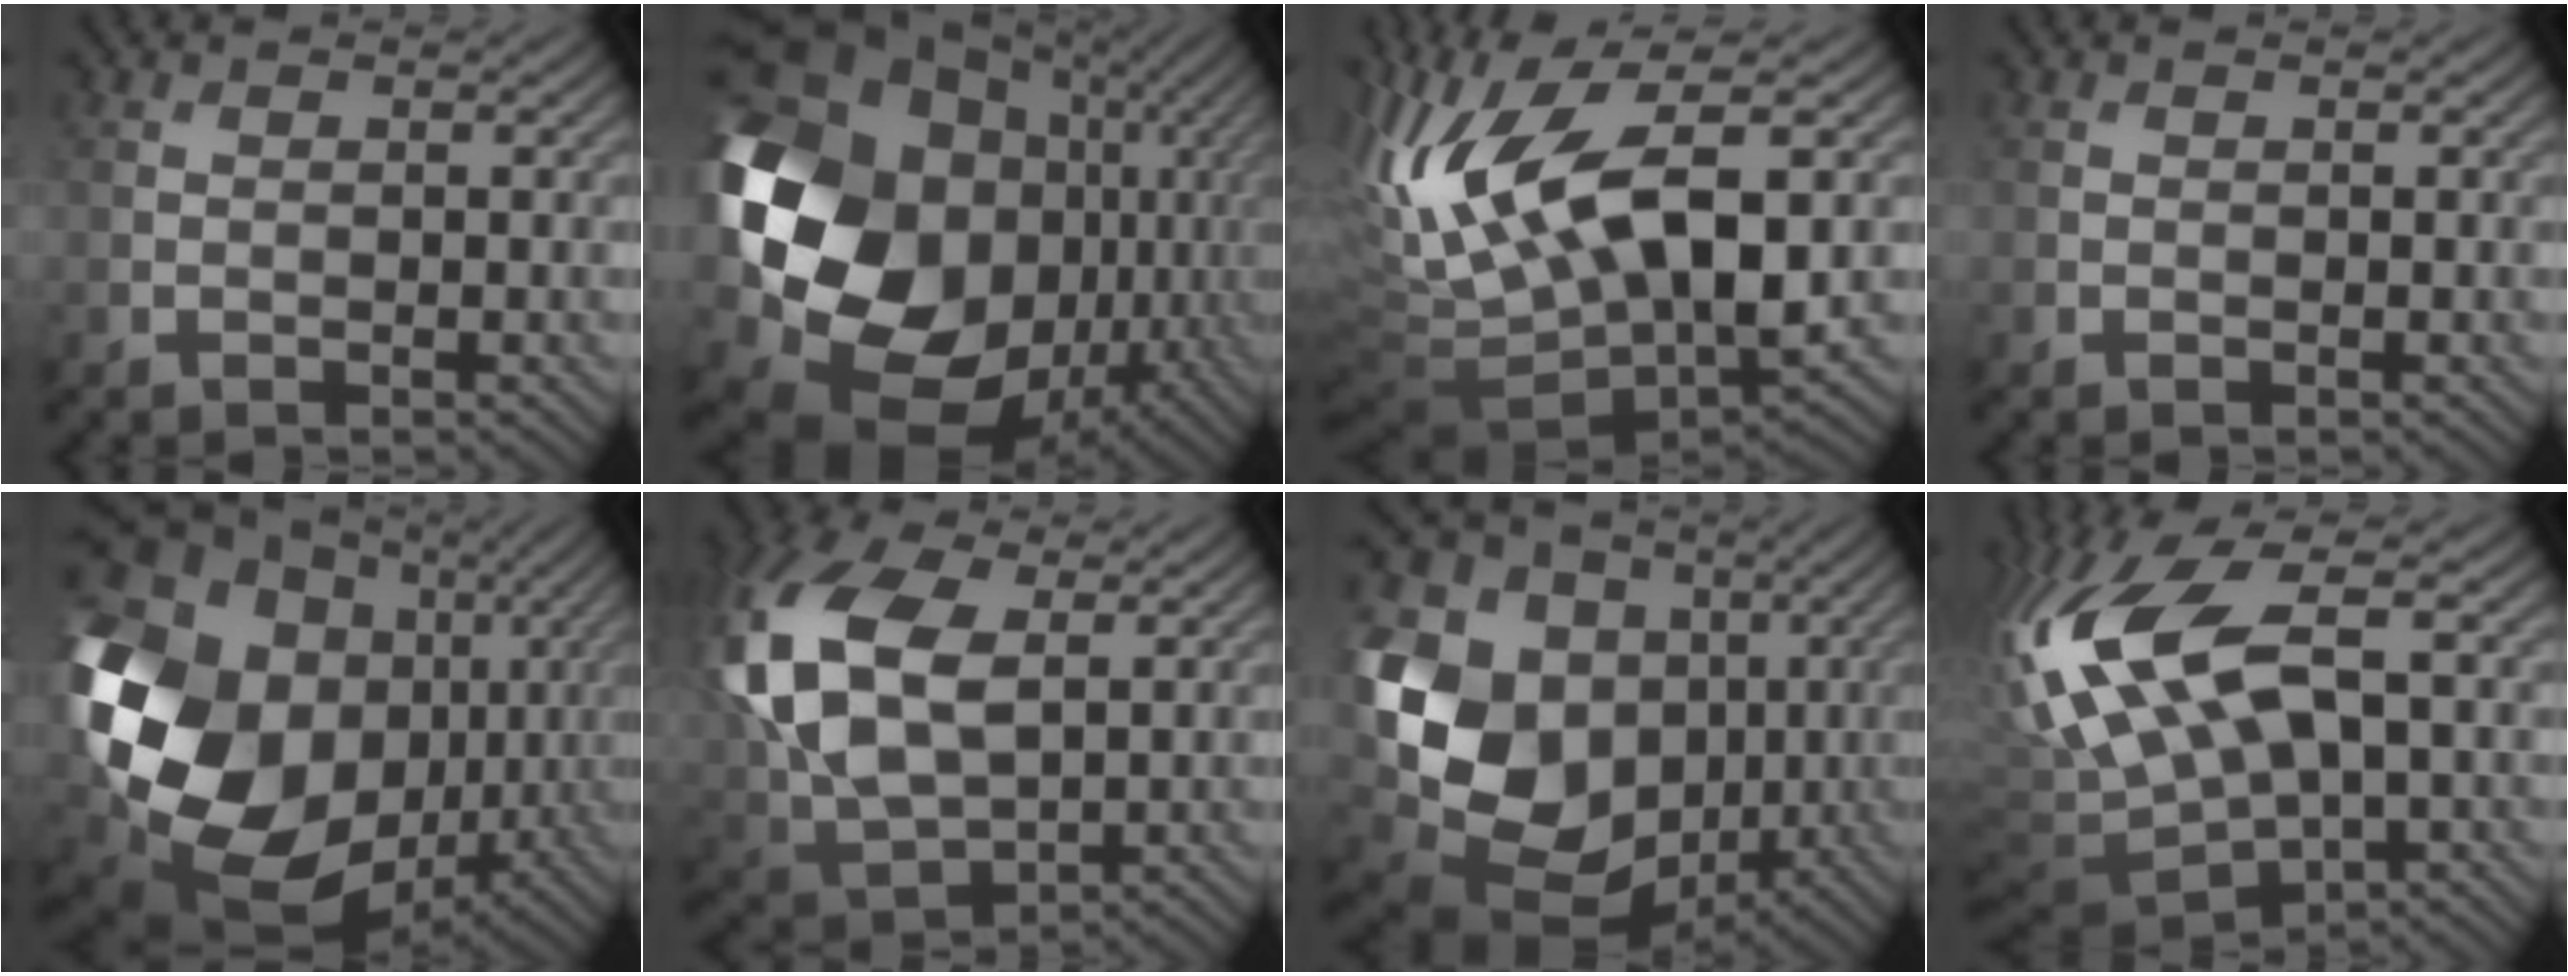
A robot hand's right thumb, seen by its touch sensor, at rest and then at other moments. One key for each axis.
{"total": 21.7, "fx": -0.5, "fy": 17.6, "fz": 12.7, "tx": -0.313, "ty": -0.037, "tz": 0.019}
{"total": 17.1, "fx": 1.2, "fy": 6.8, "fz": 15.7, "tx": -0.322, "ty": 0.000, "tz": 0.029}
{"total": 0.0}
{"total": 21.0, "fx": 1.4, "fy": 16.4, "fz": 13.0, "tx": -0.332, "ty": -0.020, "tz": 0.045}
{"total": 16.8, "fx": 3.0, "fy": 10.5, "fz": 12.8, "tx": -0.335, "ty": 0.004, "tz": 0.065}
{"total": 18.5, "fx": -1.1, "fy": 15.0, "fz": 10.8, "tx": -0.257, "ty": -0.025, "tz": -0.004}
{"total": 16.7, "fx": 0.6, "fy": 7.1, "fz": 15.1, "tx": -0.354, "ty": 0.012, "tz": 0.009}